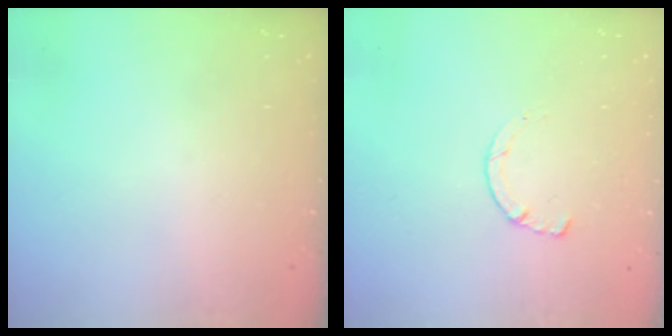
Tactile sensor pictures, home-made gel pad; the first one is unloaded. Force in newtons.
{"total": 1.8, "press": 1.7, "slide": 0.3}